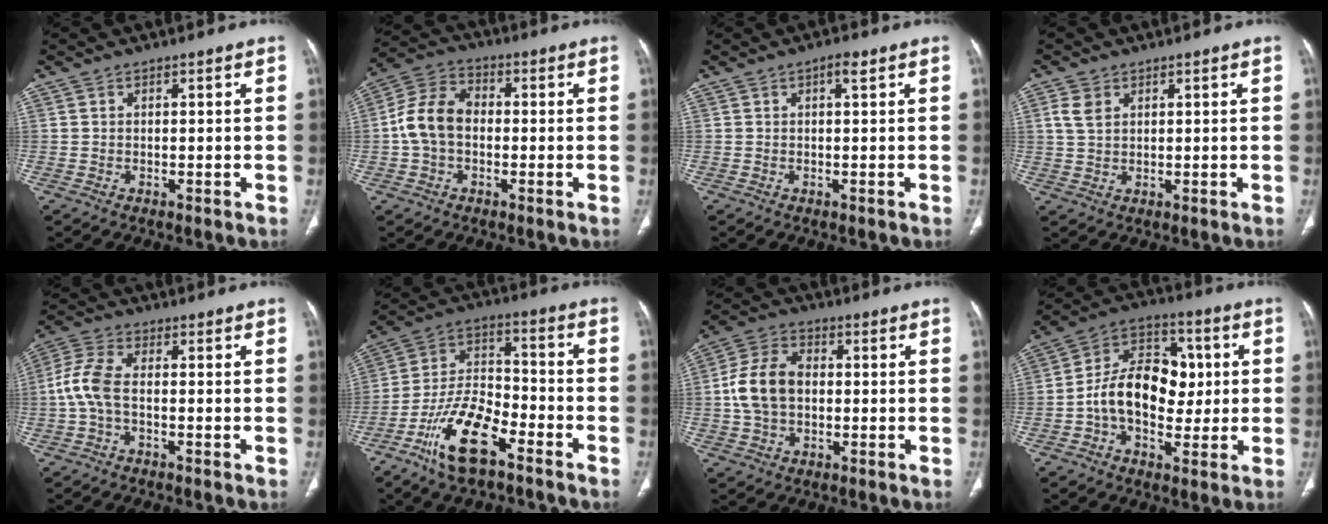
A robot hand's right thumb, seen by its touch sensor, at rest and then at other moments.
{"total": 9.5, "force": [-0.7, 6.8, 6.6], "torque": [-0.124, 0.031, -0.023]}
{"total": 1.6, "force": [0.5, 0.2, 1.5], "torque": [-0.029, 0.002, 0.005]}
{"total": 3.6, "force": [1.5, 2.5, 2.0], "torque": [-0.043, 0.002, 0.035]}
{"total": 6.3, "force": [-1.1, 3.0, 5.5], "torque": [-0.137, 0.019, -0.027]}
{"total": 14.5, "force": [-8.5, 5.8, 10.2], "torque": [-0.193, 0.055, -0.162]}
{"total": 10.5, "force": [-0.1, 7.3, 7.6], "torque": [-0.143, 0.023, -0.006]}
{"total": 15.5, "force": [-0.3, 10.5, 11.4], "torque": [-0.157, 0.033, -0.009]}